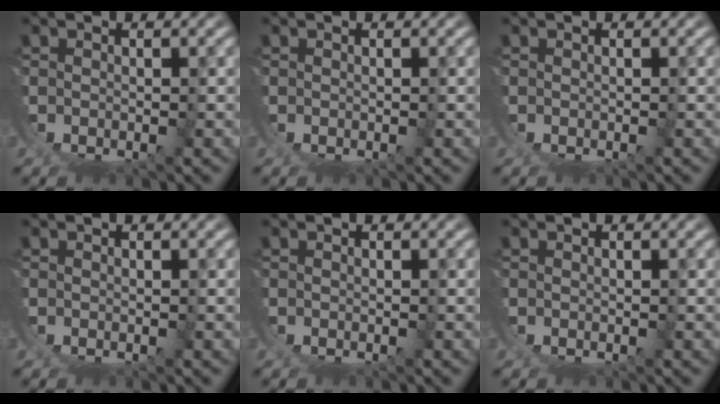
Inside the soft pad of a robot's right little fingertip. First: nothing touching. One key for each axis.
{"total": 0.0}
{"total": 0.0}
{"total": 0.0}
{"total": 0.0}
{"total": 0.0}